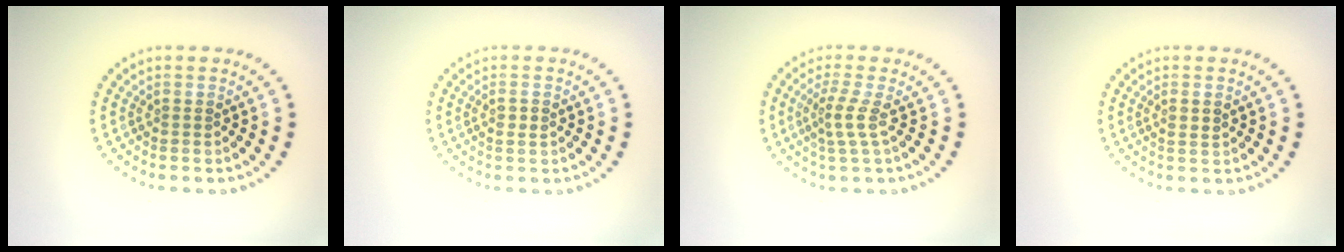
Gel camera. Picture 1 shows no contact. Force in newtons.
{"total": 1.1, "press": 1.0, "slide": 0.5}
{"total": 2.2, "press": 1.4, "slide": 1.6}
{"total": 1.3, "press": 1.2, "slide": 0.3}